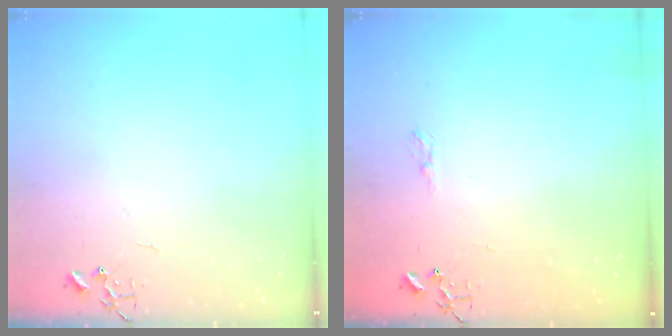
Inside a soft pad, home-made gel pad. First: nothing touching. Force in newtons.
{"total": 5.1, "press": 5.1, "slide": 0.4}